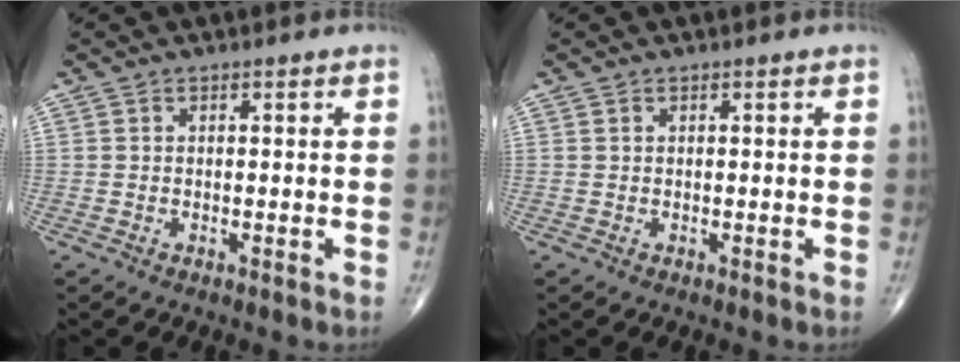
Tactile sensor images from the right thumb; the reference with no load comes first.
{"total": 0.0}